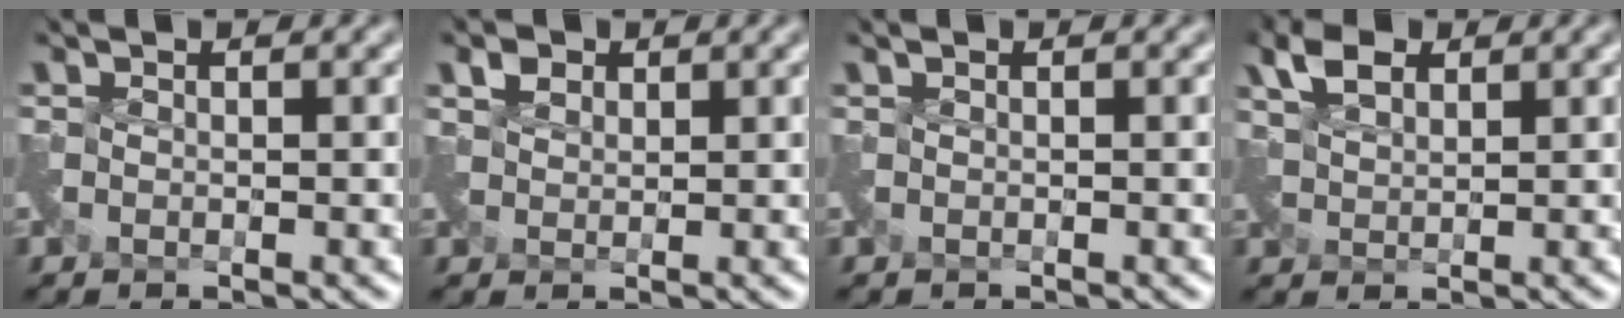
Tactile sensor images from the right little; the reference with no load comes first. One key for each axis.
{"total": 1.4, "fx": 1.1, "fy": 0.9, "fz": 0.2, "tx": -0.004, "ty": 0.006, "tz": 0.024}
{"total": 0.0}
{"total": 3.4, "fx": 2.6, "fy": 1.6, "fz": 1.6, "tx": -0.042, "ty": 0.012, "tz": 0.053}